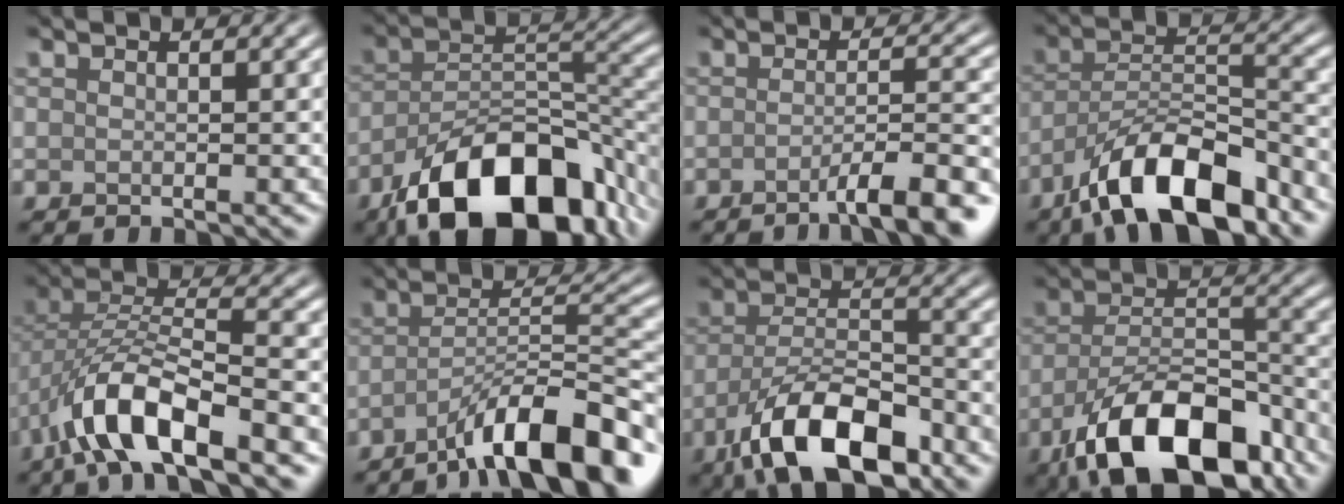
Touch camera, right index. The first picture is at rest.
{"total": 14.3, "force": [-9.2, 6.6, 8.7], "torque": [-0.141, -0.006, -0.158]}
{"total": 6.4, "force": [-3.6, 1.1, 5.2], "torque": [-0.062, 0.009, -0.059]}
{"total": 10.2, "force": [-6.9, 3.7, 6.6], "torque": [-0.107, 0.005, -0.130]}
{"total": 9.5, "force": [-5.6, 2.8, 7.1], "torque": [-0.133, 0.011, -0.108]}
{"total": 10.0, "force": [-6.6, 2.2, 7.2], "torque": [-0.109, 0.011, -0.113]}
{"total": 9.6, "force": [-5.7, 3.9, 6.6], "torque": [-0.118, 0.001, -0.103]}
{"total": 12.5, "force": [-7.7, 5.7, 8.1], "torque": [-0.145, -0.018, -0.130]}